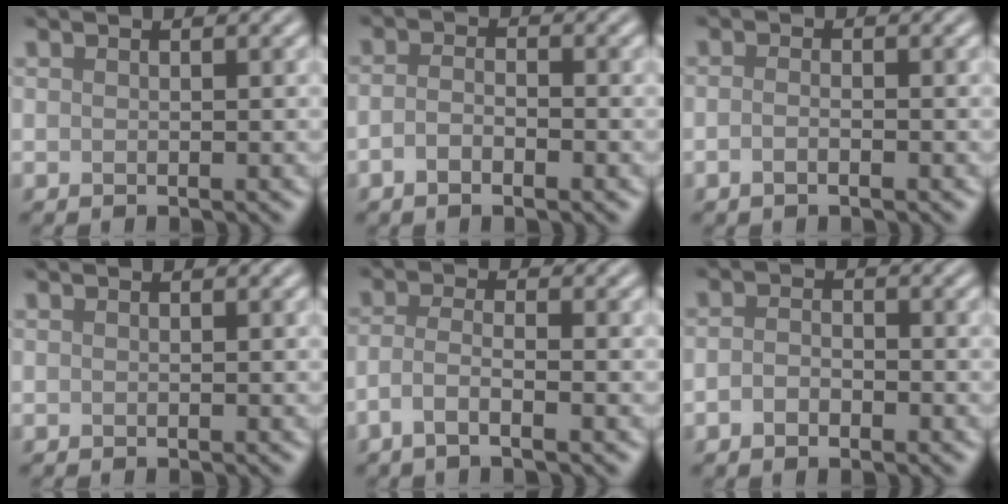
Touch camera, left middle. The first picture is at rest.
{"total": 2.2, "force": [-1.0, 0.9, 1.7], "torque": [-0.032, 0.000, -0.022]}
{"total": 1.2, "force": [-0.6, 0.4, 0.9], "torque": [-0.017, -0.001, -0.013]}
{"total": 0.0}
{"total": 2.7, "force": [-1.4, 0.6, 2.2], "torque": [-0.044, 0.004, -0.039]}
{"total": 2.0, "force": [-0.8, 1.1, 1.4], "torque": [-0.028, -0.001, -0.019]}